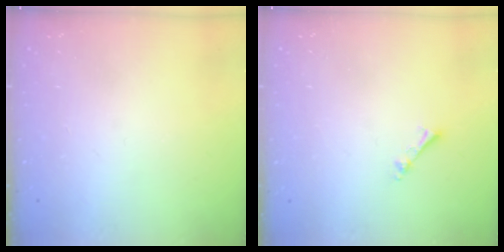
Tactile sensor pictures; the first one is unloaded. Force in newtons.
{"total": 1.3, "press": 1.3, "slide": 0.3}